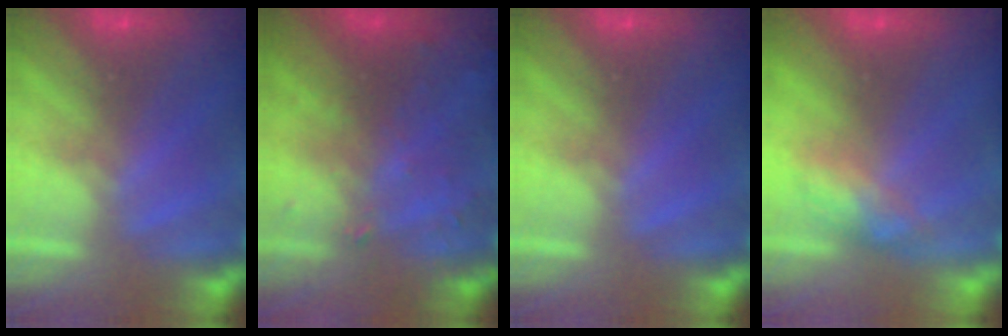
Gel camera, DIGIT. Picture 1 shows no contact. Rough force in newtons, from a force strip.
{"total": 8.1}
{"total": 0.0}
{"total": 2.7}